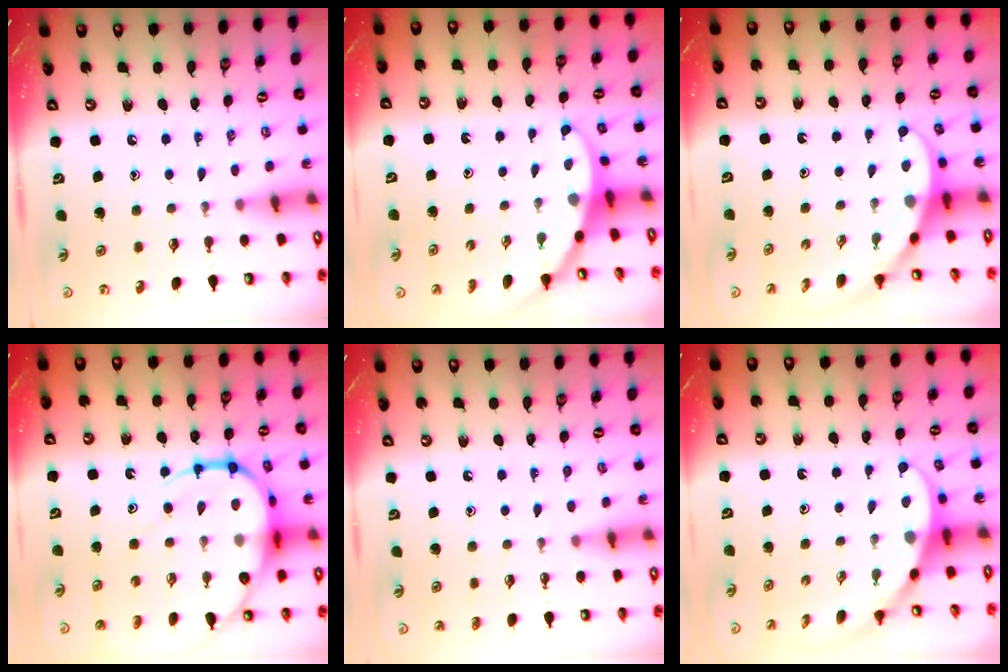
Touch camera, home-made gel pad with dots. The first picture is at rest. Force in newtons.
{"total": 3.3, "press": 3.3, "slide": 0.2}
{"total": 4.0, "press": 4.0, "slide": 0.3}
{"total": 20.5, "press": 20.4, "slide": 2.0}
{"total": 0.9, "press": 0.9, "slide": 0.0}
{"total": 4.0, "press": 4.0, "slide": 0.3}